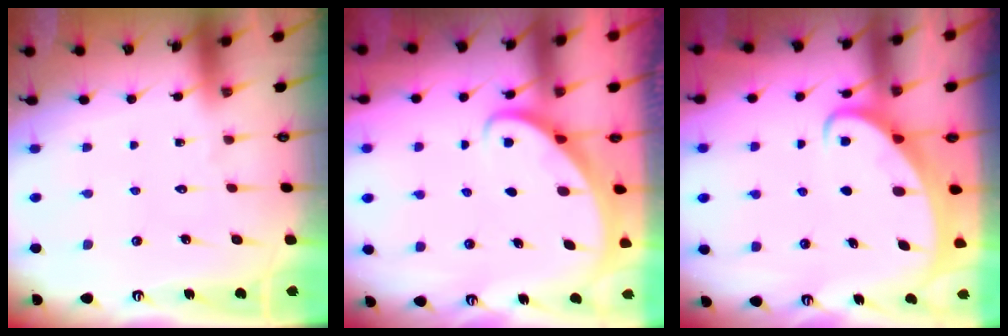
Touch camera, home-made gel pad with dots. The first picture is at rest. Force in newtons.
{"total": 2.6, "press": 2.6, "slide": 0.2}
{"total": 2.7, "press": 2.7, "slide": 0.3}